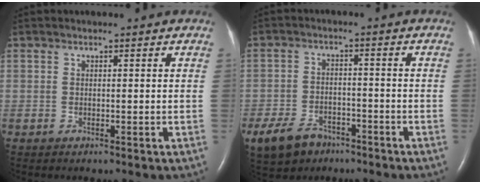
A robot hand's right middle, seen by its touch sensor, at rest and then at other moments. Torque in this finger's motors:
{"motor_torque": [0.47, -0.44, 0.11, 0.04]}